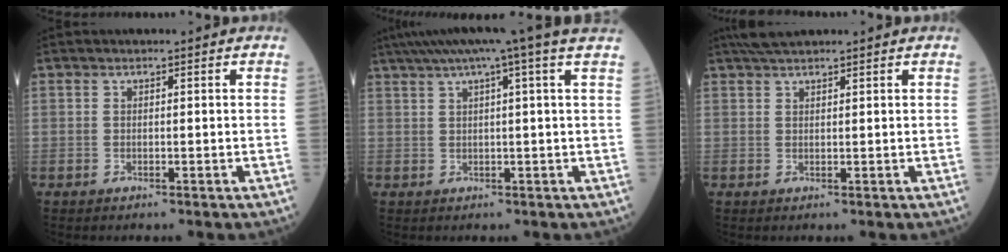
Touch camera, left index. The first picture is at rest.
{"total": 9.9, "force": [7.0, -1.7, 6.8], "torque": [-0.109, 0.034, 0.088]}
{"total": 3.7, "force": [3.3, 0.6, 1.6], "torque": [-0.031, 0.027, 0.063]}